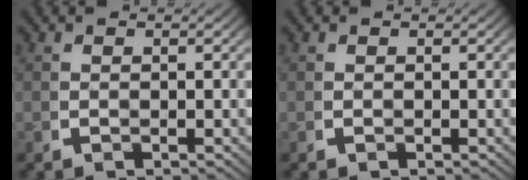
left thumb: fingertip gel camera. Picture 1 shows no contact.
{"total": 0.0}